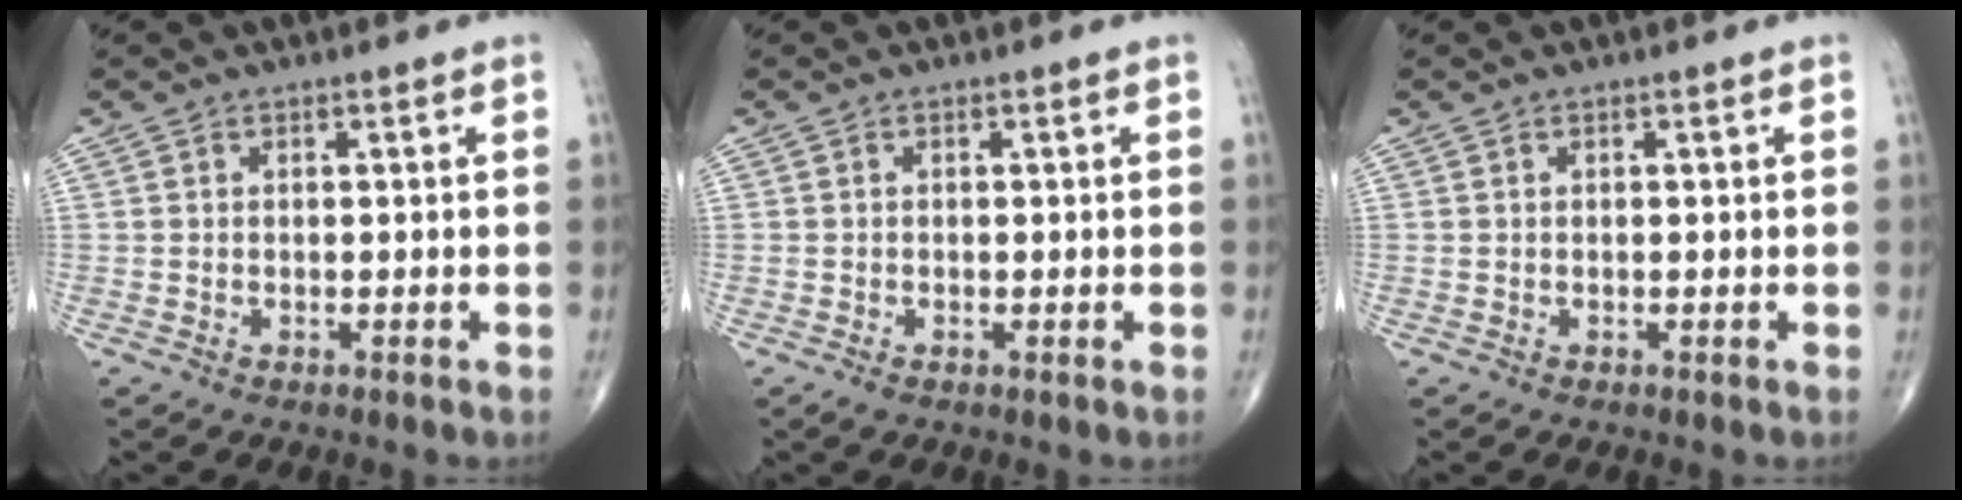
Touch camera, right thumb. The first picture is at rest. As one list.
[{"total": 1.0, "force": [-0.4, 0.5, 0.8], "torque": [-0.016, -0.004, -0.010]}, {"total": 0.0}]